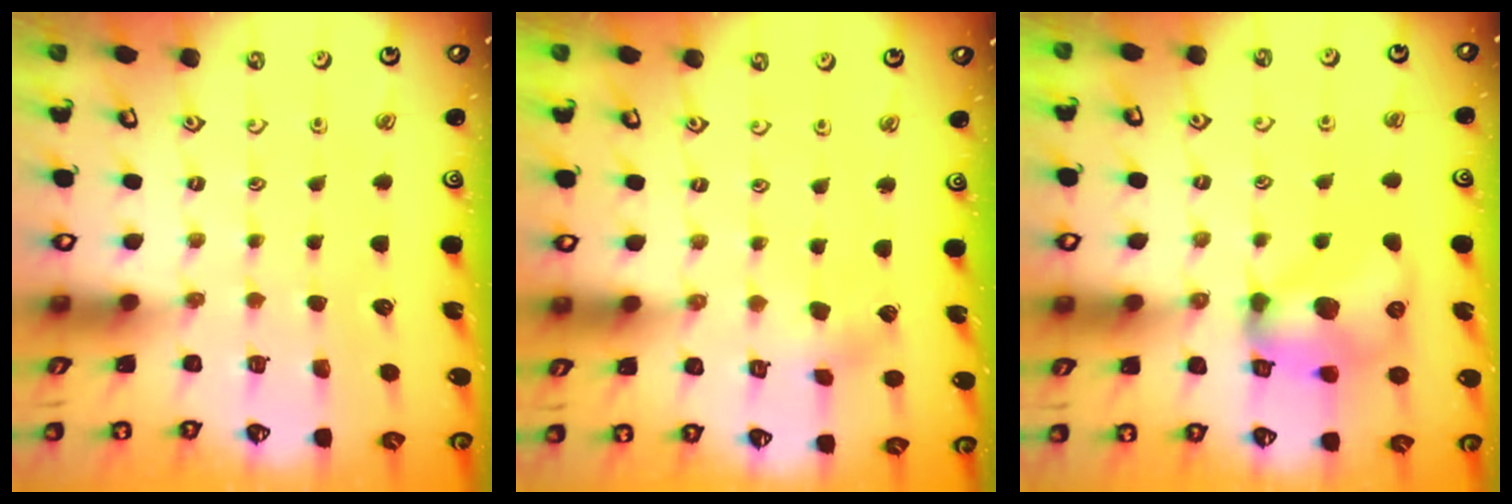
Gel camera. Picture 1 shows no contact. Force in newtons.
{"total": 2.3, "press": 2.1, "slide": 0.7}
{"total": 16.3, "press": 16.2, "slide": 1.1}